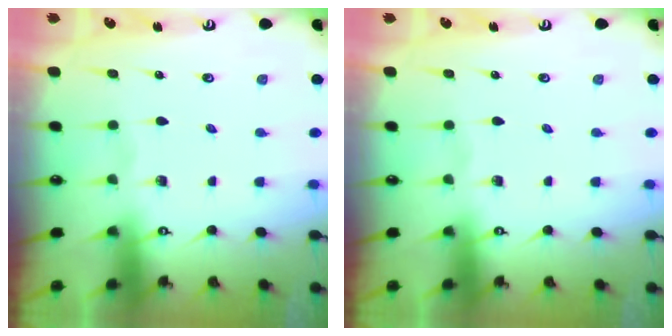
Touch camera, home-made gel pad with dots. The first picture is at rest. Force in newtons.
{"total": 0.0}